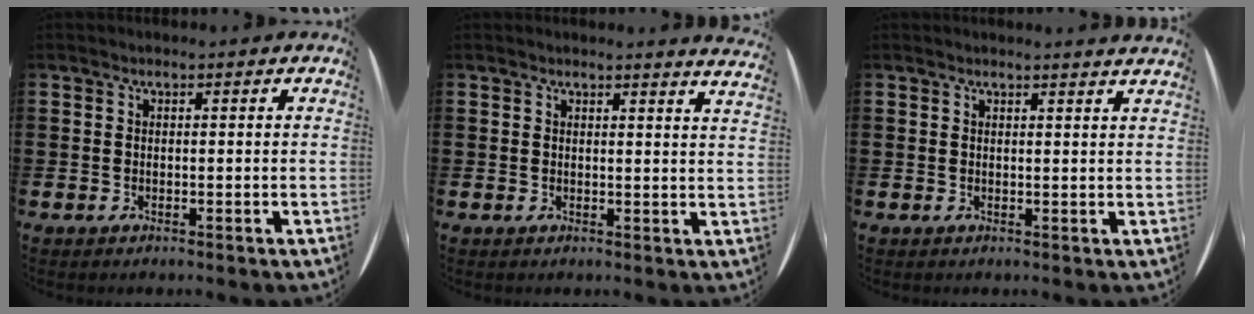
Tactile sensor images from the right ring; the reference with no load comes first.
{"total": 1.6, "force": [1.6, -0.4, 0.2], "torque": [-0.004, -0.010, 0.029]}
{"total": 1.2, "force": [1.2, -0.3, 0.1], "torque": [0.000, -0.004, 0.022]}